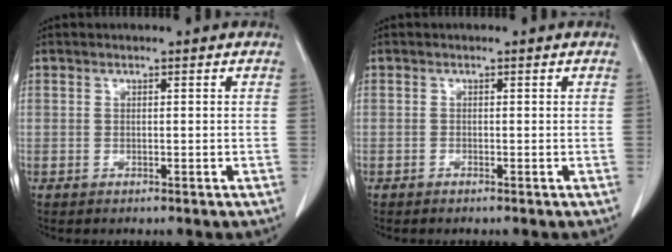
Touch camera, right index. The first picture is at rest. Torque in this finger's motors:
{"motor_torque": [0.00, 0.00, 0.03, 0.01]}